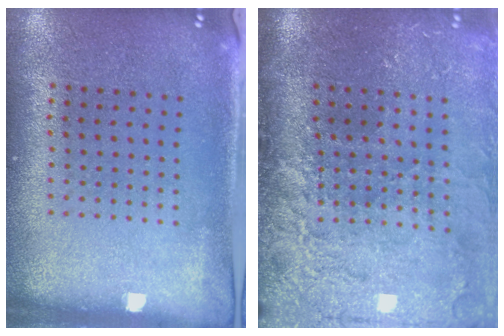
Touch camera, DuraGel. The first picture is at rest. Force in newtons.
{"total": 4.6, "press": 3.6, "slide": 2.8}